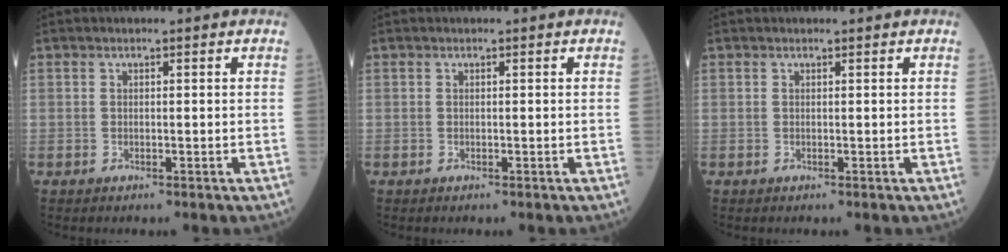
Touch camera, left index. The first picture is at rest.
{"total": 0.0}
{"total": 0.0}